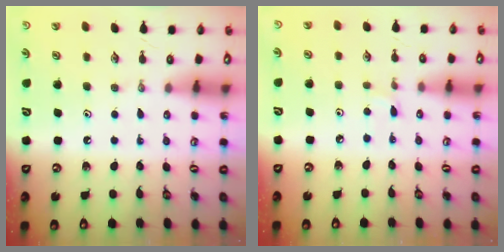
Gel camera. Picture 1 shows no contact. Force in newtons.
{"total": 1.6, "press": 1.5, "slide": 0.2}